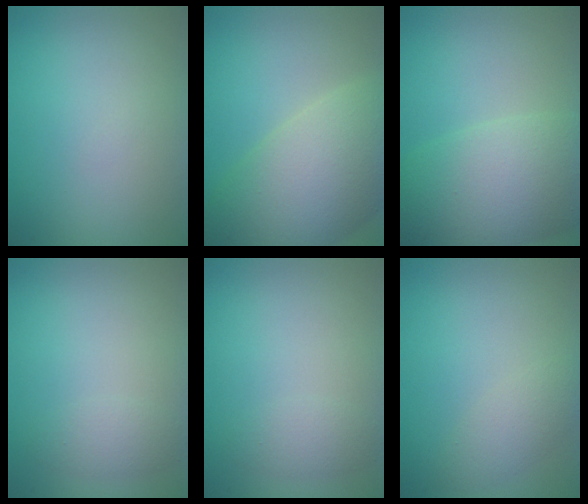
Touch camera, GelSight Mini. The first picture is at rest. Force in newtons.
{"total": 10.8, "press": 10.8, "slide": 0.6}
{"total": 9.7, "press": 9.7, "slide": 0.4}
{"total": 1.6, "press": 1.6, "slide": 0.1}
{"total": 1.6, "press": 1.6, "slide": 0.1}
{"total": 2.0, "press": 2.0, "slide": 0.2}